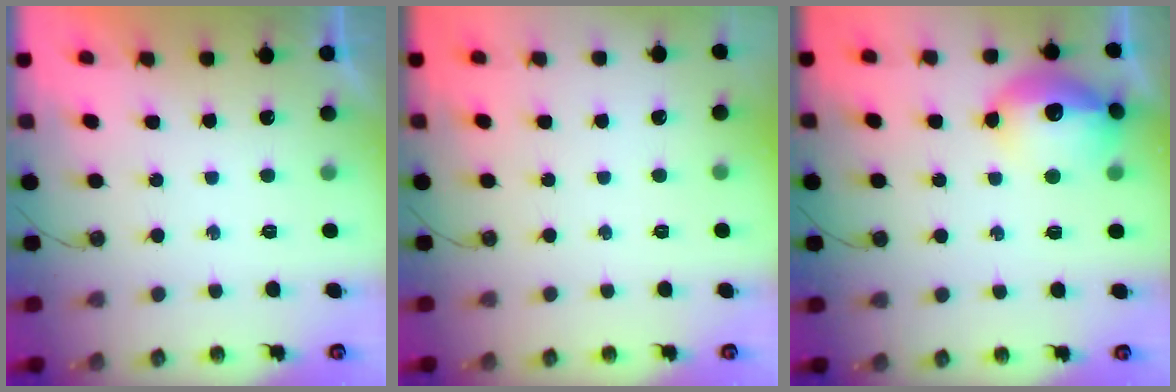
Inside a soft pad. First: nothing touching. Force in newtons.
{"total": 0.0}
{"total": 15.8, "press": 15.8, "slide": 1.1}